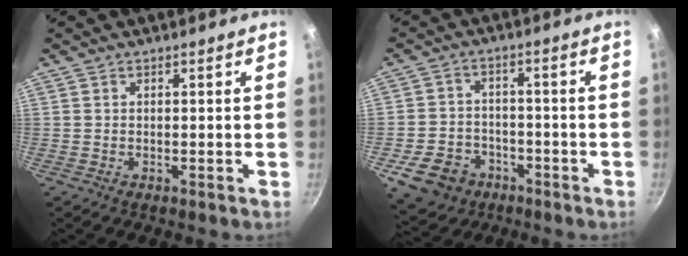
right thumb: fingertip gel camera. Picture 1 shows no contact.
{"total": 10.7, "force": [-5.1, 8.1, 4.8], "torque": [-0.070, 0.033, -0.078]}